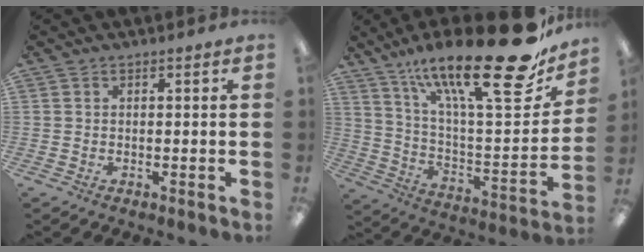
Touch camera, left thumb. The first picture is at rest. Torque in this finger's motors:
{"motor_torque": [0.79, 0.49, 1.31, -1.46, 0.14]}